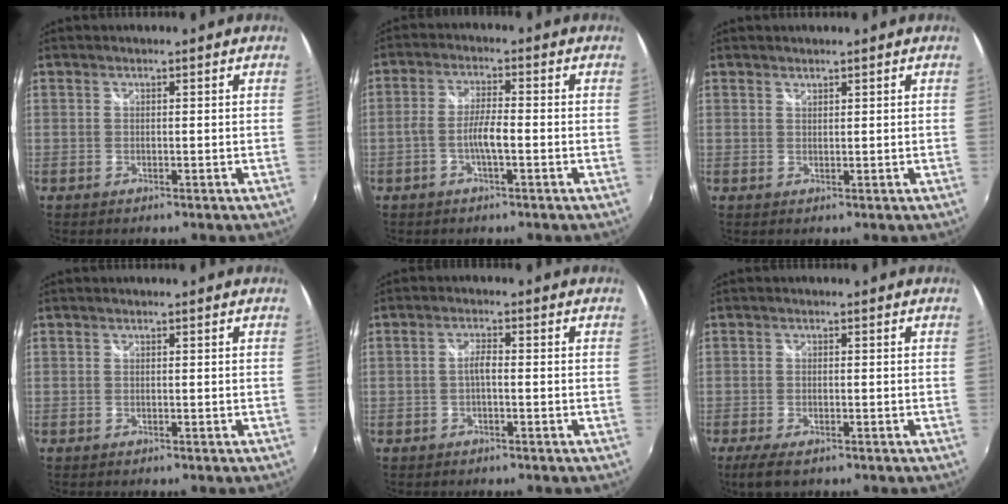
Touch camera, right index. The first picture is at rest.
{"total": 4.5, "force": [-1.6, 0.6, 4.1], "torque": [-0.086, 0.005, -0.031]}
{"total": 0.7, "force": [0.7, 0.2, 0.0], "torque": [0.001, 0.000, 0.014]}
{"total": 0.0}
{"total": 1.9, "force": [-0.6, 0.5, 1.8], "torque": [-0.036, 0.006, -0.012]}
{"total": 4.1, "force": [-2.5, 1.6, 2.9], "torque": [-0.064, -0.014, -0.042]}